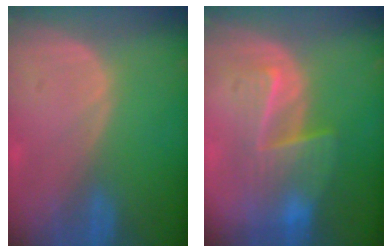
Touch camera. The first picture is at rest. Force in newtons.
{"total": 6.8, "press": 6.8, "slide": 0.4}